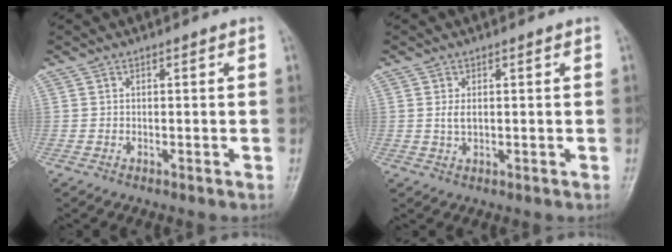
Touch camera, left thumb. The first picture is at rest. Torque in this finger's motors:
{"motor_torque": [-0.03, 0.13, 0.33, -0.06, 0.02]}